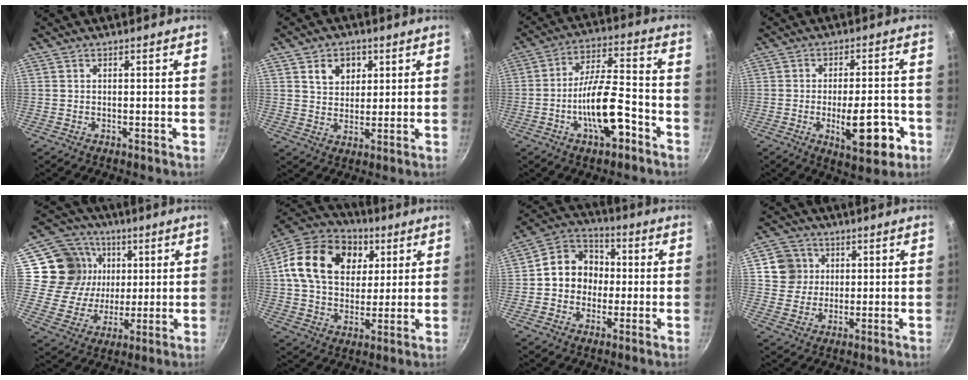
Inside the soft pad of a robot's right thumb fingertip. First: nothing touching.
{"total": 6.4, "force": [2.6, 5.0, 3.2], "torque": [-0.023, -0.005, 0.043]}
{"total": 13.3, "force": [-5.5, 4.9, 11.0], "torque": [-0.175, 0.042, -0.096]}
{"total": 12.3, "force": [-4.0, 4.9, 10.5], "torque": [-0.119, 0.013, -0.050]}
{"total": 15.7, "force": [4.1, 14.1, 5.8], "torque": [-0.078, 0.000, 0.070]}
{"total": 21.1, "force": [5.9, 15.7, 12.8], "torque": [-0.201, 0.009, 0.090]}
{"total": 11.3, "force": [-0.2, 9.8, 5.6], "torque": [-0.050, 0.028, -0.023]}
{"total": 7.2, "force": [1.9, 6.8, 1.6], "torque": [0.005, 0.004, 0.030]}